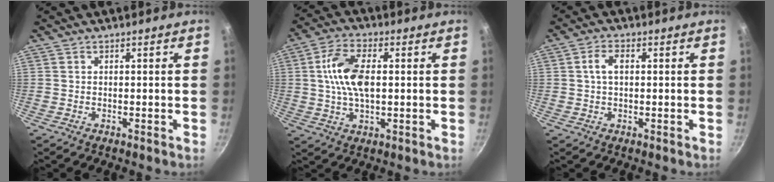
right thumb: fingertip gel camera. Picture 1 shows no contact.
{"total": 10.7, "force": [1.3, 5.5, 9.1], "torque": [-0.168, 0.015, 0.019]}
{"total": 3.6, "force": [0.6, 2.1, 2.9], "torque": [-0.052, 0.009, 0.009]}